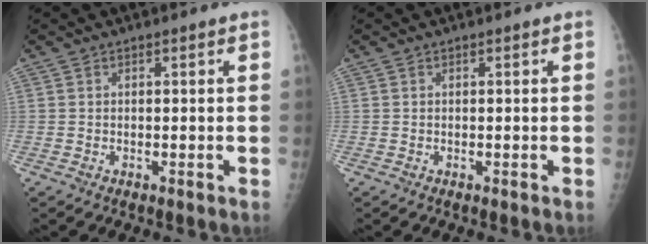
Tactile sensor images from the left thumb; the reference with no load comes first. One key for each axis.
{"total": 0.0}